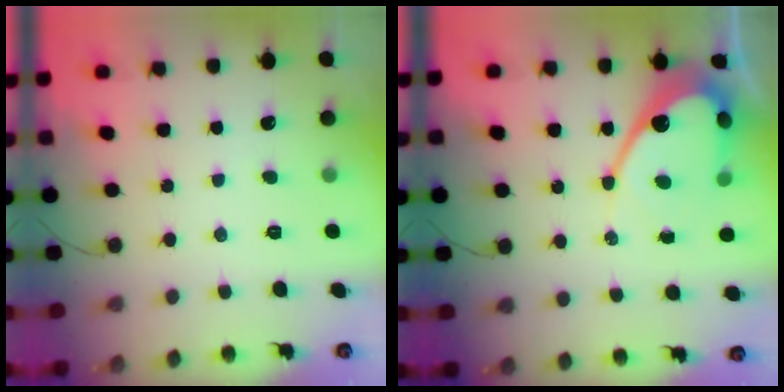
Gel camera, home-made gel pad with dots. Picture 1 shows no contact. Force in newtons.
{"total": 13.9, "press": 13.8, "slide": 1.2}